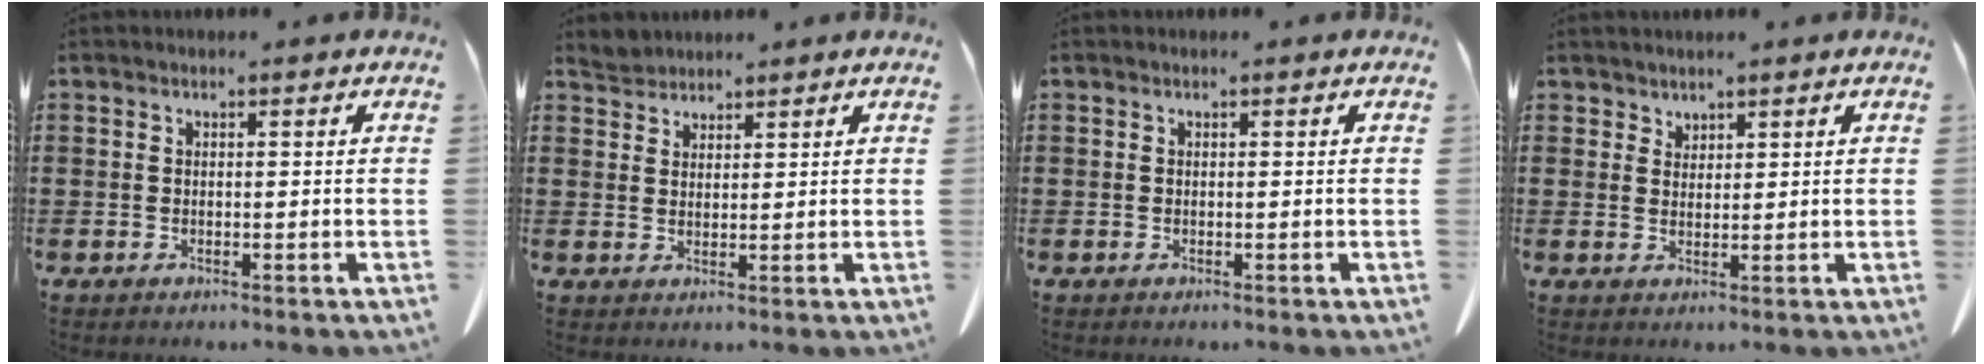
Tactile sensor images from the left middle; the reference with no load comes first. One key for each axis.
{"total": 2.1, "fx": 2.0, "fy": 0.5, "fz": -0.2, "tx": -0.003, "ty": 0.004, "tz": 0.041}
{"total": 0.0}
{"total": 1.5, "fx": 1.4, "fy": 0.5, "fz": -0.2, "tx": 0.001, "ty": 0.002, "tz": 0.029}